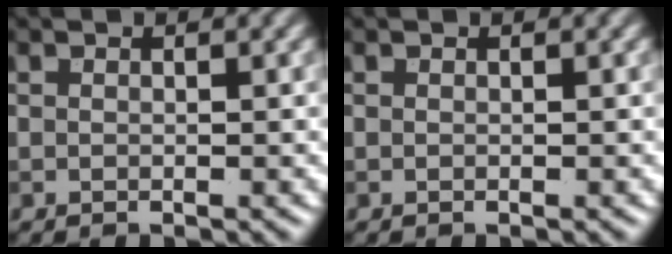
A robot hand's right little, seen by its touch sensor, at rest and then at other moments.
{"total": 0.0}